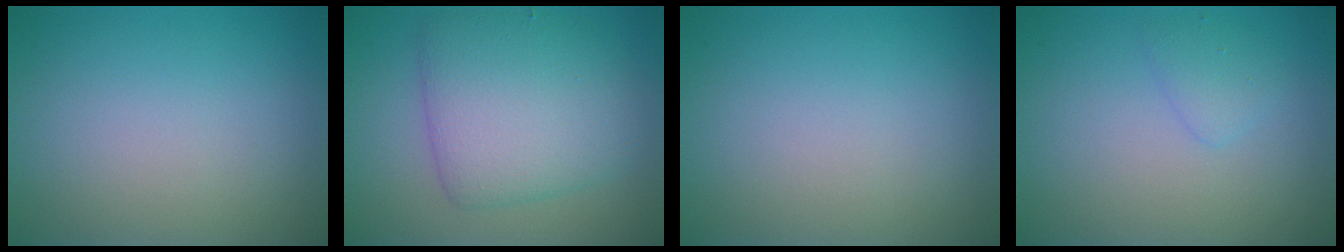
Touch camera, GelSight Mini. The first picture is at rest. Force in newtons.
{"total": 6.7, "press": 6.7, "slide": 0.2}
{"total": 0.0}
{"total": 1.3, "press": 1.3, "slide": 0.1}